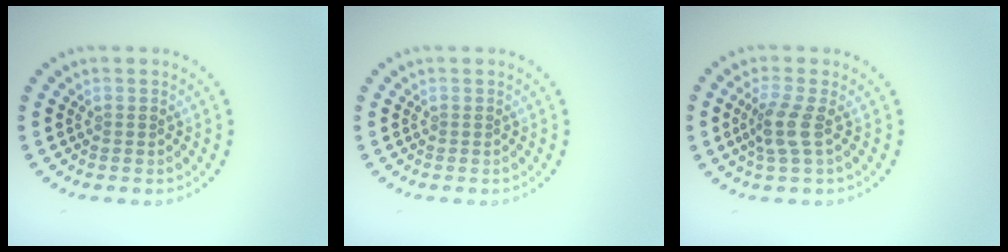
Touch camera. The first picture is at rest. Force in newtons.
{"total": 0.0}
{"total": 2.6, "press": 2.0, "slide": 1.6}